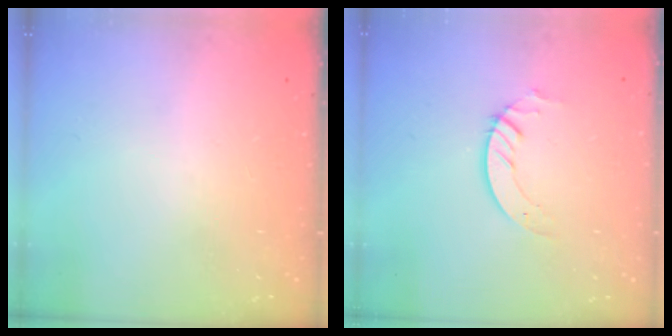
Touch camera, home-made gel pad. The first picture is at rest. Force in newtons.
{"total": 2.7, "press": 2.7, "slide": 0.2}